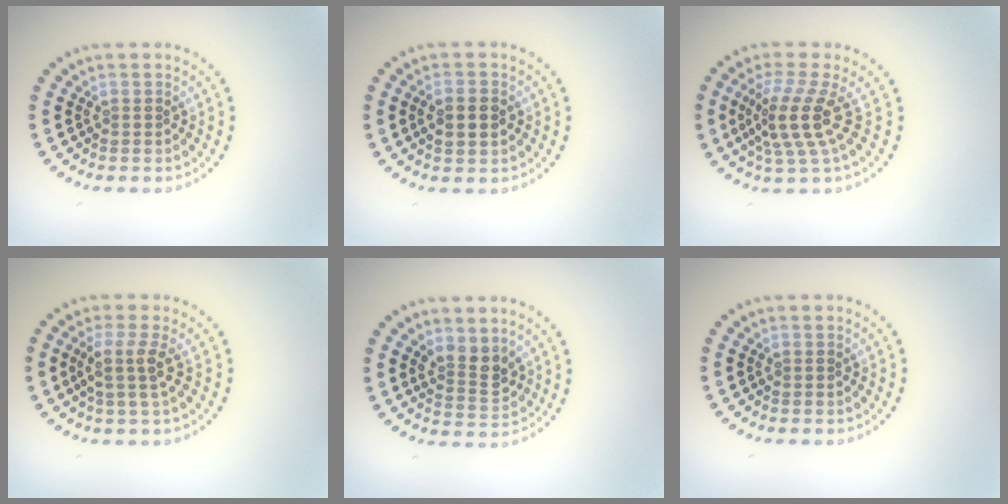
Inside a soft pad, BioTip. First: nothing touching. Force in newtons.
{"total": 2.5, "press": 2.5, "slide": 0.2}
{"total": 4.1, "press": 3.0, "slide": 2.7}
{"total": 2.4, "press": 1.9, "slide": 1.5}
{"total": 2.8, "press": 2.5, "slide": 1.2}
{"total": 0.0}